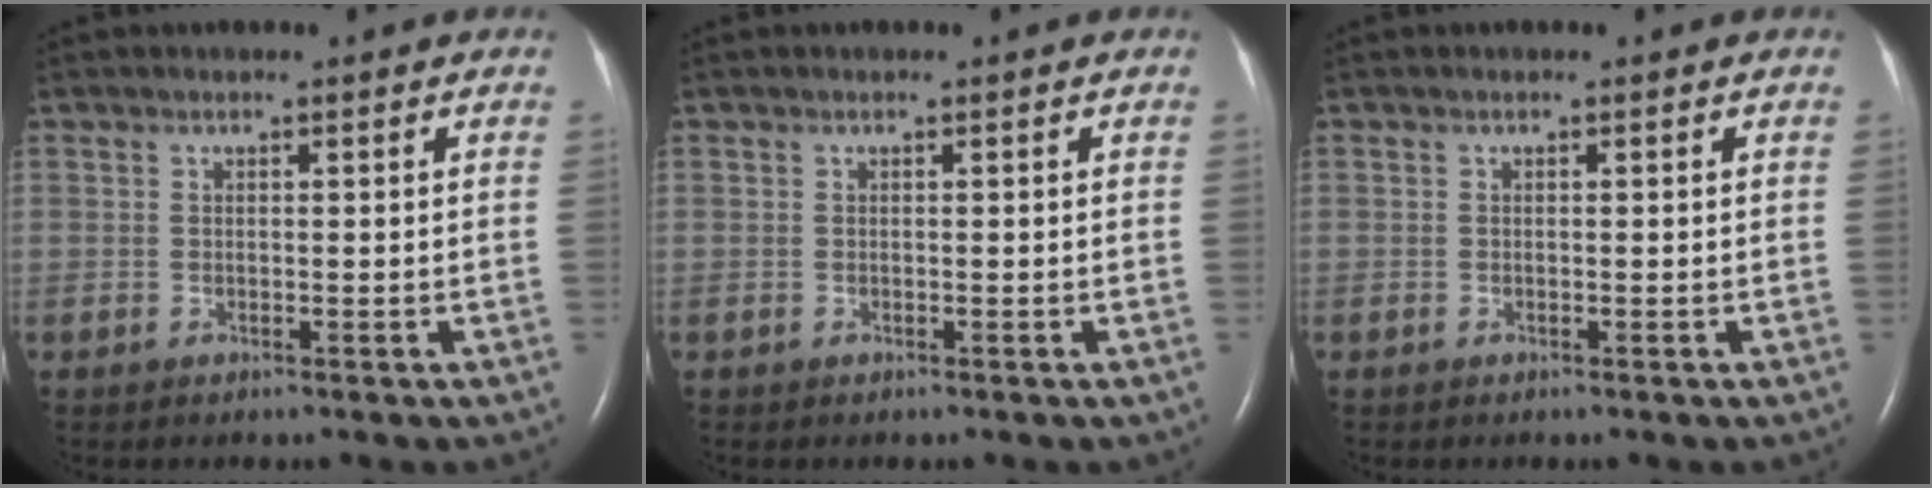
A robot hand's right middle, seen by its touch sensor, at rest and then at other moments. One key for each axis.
{"total": 0.0}
{"total": 0.0}